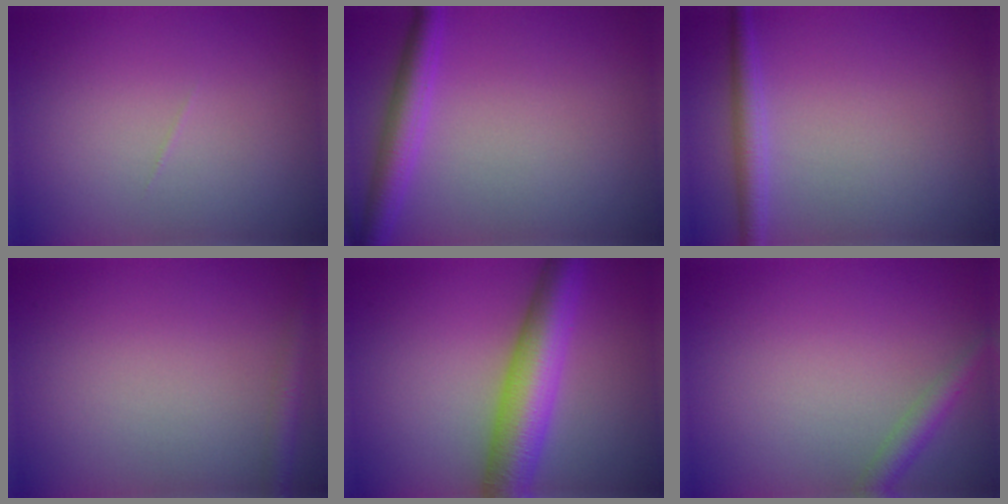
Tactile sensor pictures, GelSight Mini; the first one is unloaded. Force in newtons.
{"total": 3.3, "press": 3.3, "slide": 0.1}
{"total": 2.2, "press": 2.2, "slide": 0.1}
{"total": 1.8, "press": 1.8, "slide": 0.1}
{"total": 7.1, "press": 7.1, "slide": 0.1}
{"total": 2.0, "press": 2.0, "slide": 0.1}